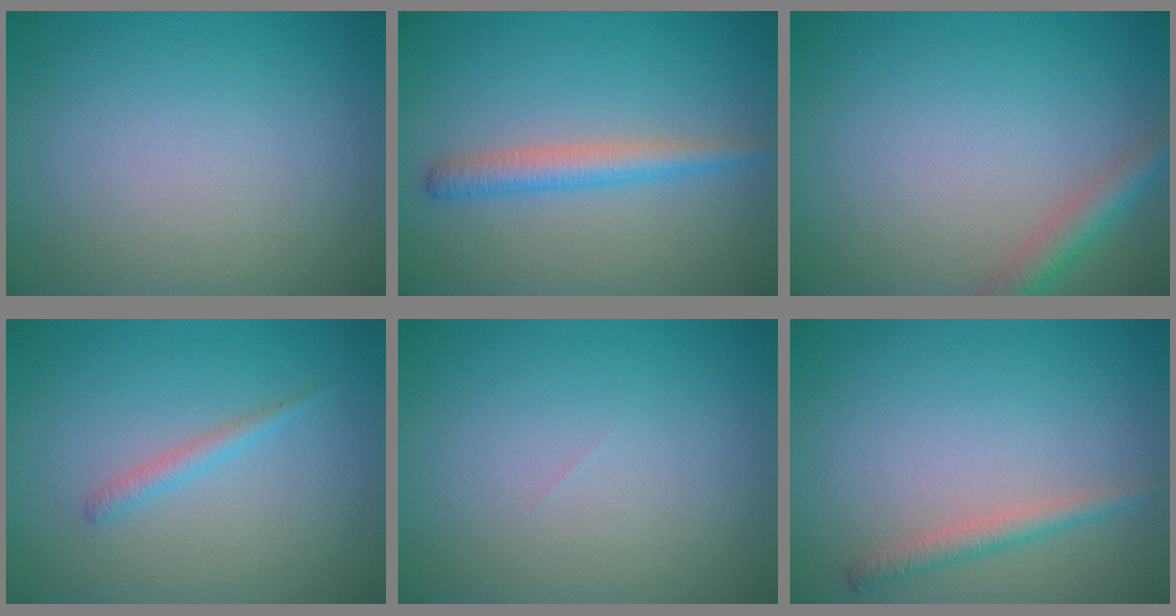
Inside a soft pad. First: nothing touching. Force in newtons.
{"total": 2.7, "press": 2.7, "slide": 0.1}
{"total": 2.6, "press": 2.6, "slide": 0.2}
{"total": 1.2, "press": 1.2, "slide": 0.0}
{"total": 0.0}
{"total": 1.8, "press": 1.8, "slide": 0.1}